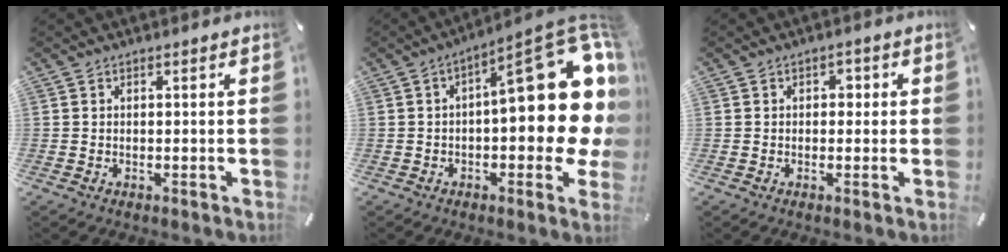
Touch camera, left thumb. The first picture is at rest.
{"total": 24.7, "force": [3.5, 10.6, 22.1], "torque": [-0.278, -0.026, 0.067]}
{"total": 1.7, "force": [-0.1, 1.4, 0.9], "torque": [-0.012, 0.005, -0.009]}